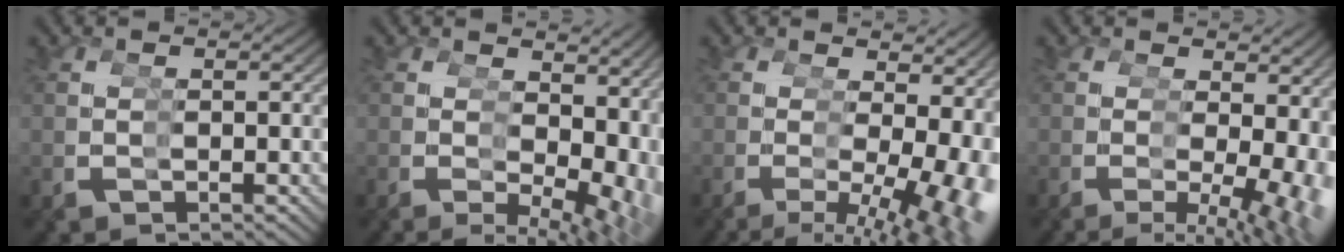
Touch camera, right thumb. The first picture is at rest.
{"total": 6.1, "force": [0.0, 3.7, 4.8], "torque": [-0.045, -0.014, 0.004]}
{"total": 8.9, "force": [-1.3, 5.1, 7.2], "torque": [-0.088, -0.030, -0.011]}
{"total": 7.3, "force": [-1.5, 3.9, 6.0], "torque": [-0.068, -0.025, -0.017]}